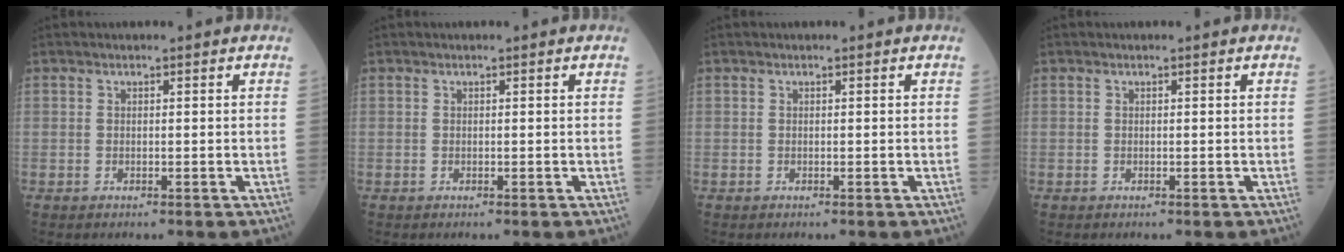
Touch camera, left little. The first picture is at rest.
{"total": 0.0}
{"total": 0.0}
{"total": 0.0}